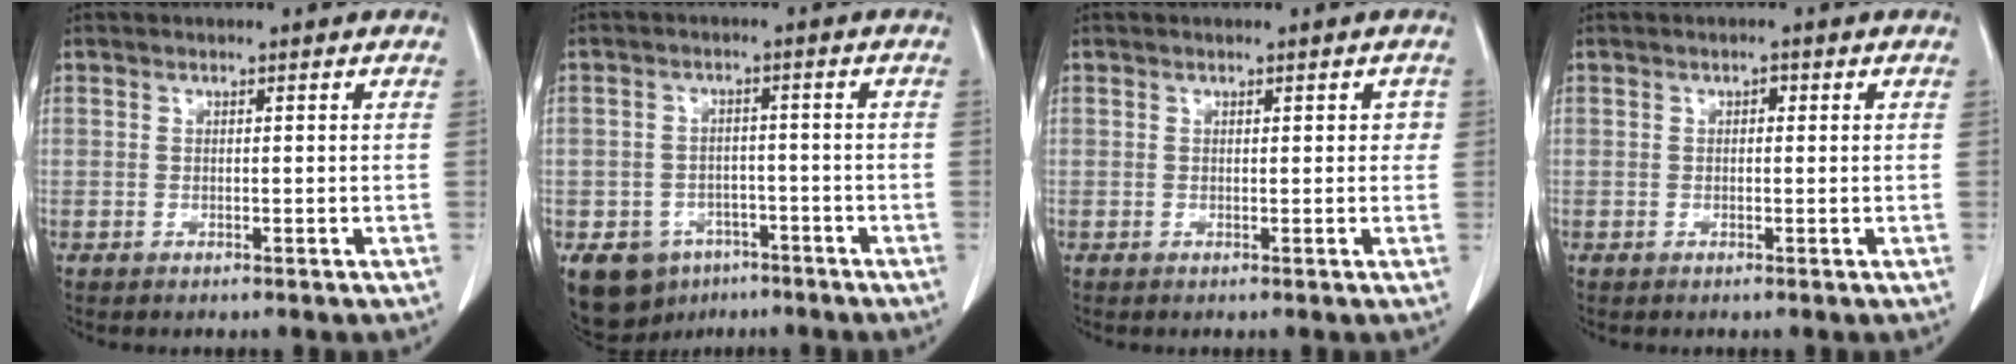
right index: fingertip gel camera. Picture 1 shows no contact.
{"total": 8.7, "force": [-5.1, 6.6, 2.6], "torque": [-0.049, 0.008, -0.067]}
{"total": 1.6, "force": [0.4, 0.9, 1.2], "torque": [-0.010, 0.009, 0.005]}
{"total": 0.8, "force": [0.2, 0.5, 0.6], "torque": [-0.006, 0.005, 0.001]}